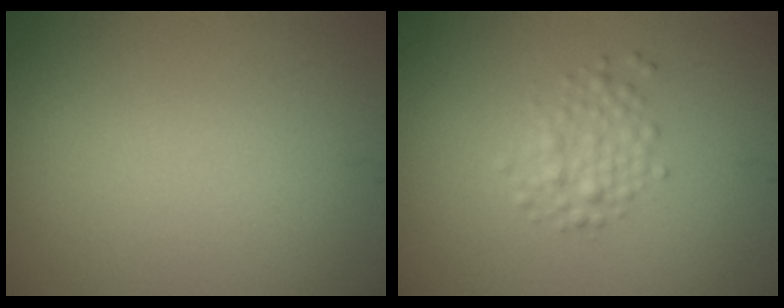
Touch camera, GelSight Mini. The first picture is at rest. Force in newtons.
{"total": 2.0, "press": 2.0, "slide": 0.0}